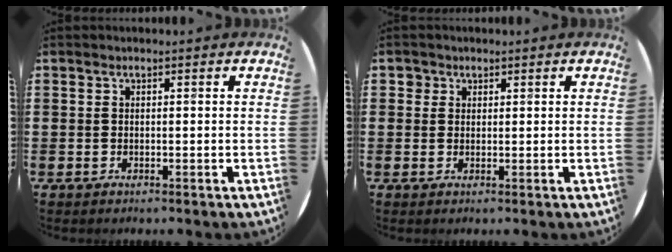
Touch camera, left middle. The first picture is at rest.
{"total": 1.3, "force": [1.0, 0.9, 0.0], "torque": [0.005, 0.000, 0.018]}